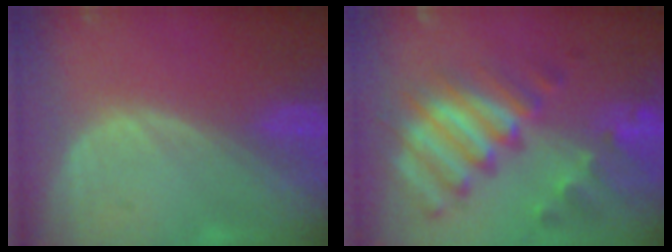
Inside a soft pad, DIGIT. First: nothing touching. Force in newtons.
{"total": 11.6, "press": 10.0, "slide": 5.9}